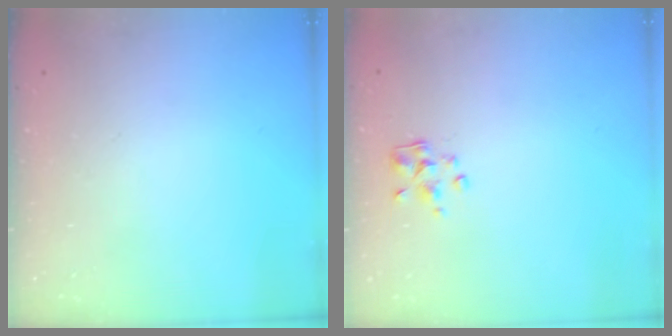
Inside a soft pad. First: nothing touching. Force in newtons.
{"total": 2.5, "press": 2.4, "slide": 0.7}